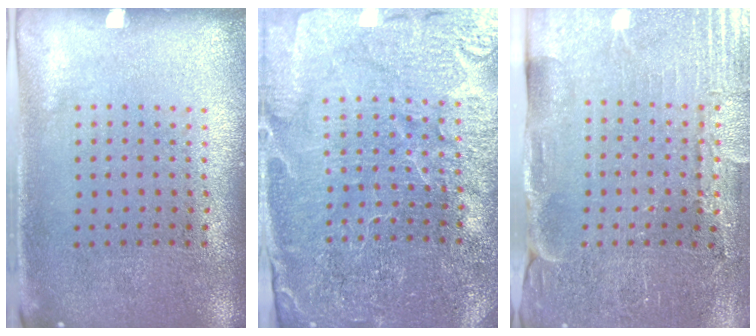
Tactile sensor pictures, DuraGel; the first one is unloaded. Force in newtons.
{"total": 4.2, "press": 4.0, "slide": 1.1}
{"total": 3.7, "press": 3.6, "slide": 0.4}